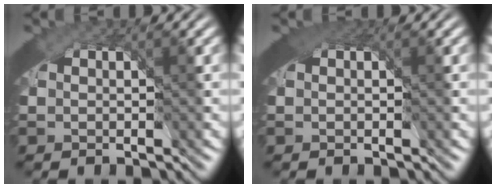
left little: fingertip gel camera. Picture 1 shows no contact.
{"total": 1.9, "force": [0.9, 1.0, 1.3], "torque": [-0.022, -0.004, 0.015]}